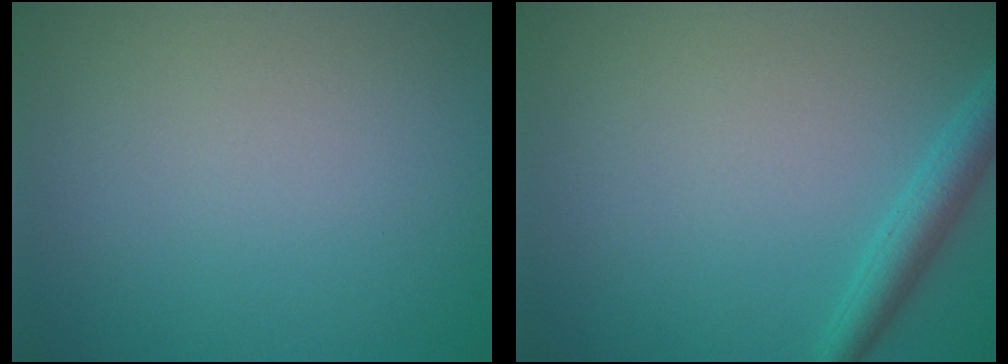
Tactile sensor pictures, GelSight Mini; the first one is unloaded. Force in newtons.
{"total": 2.6, "press": 2.6, "slide": 0.2}